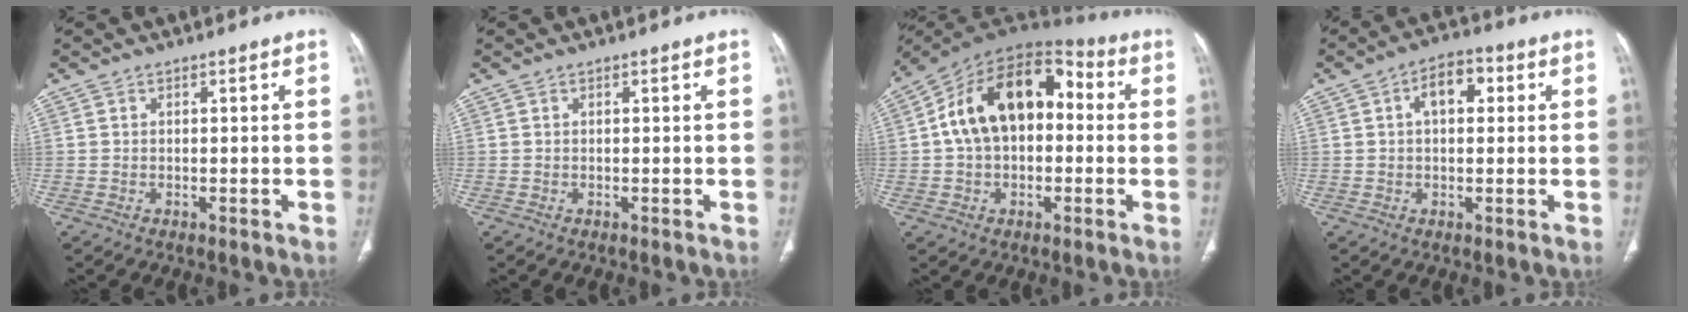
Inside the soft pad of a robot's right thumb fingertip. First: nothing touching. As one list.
[{"total": 0.0}, {"total": 18.0, "force": [1.5, 11.6, 13.7], "torque": [-0.205, 0.048, 0.016]}, {"total": 6.7, "force": [1.7, 3.9, 5.3], "torque": [-0.072, 0.016, 0.020]}]